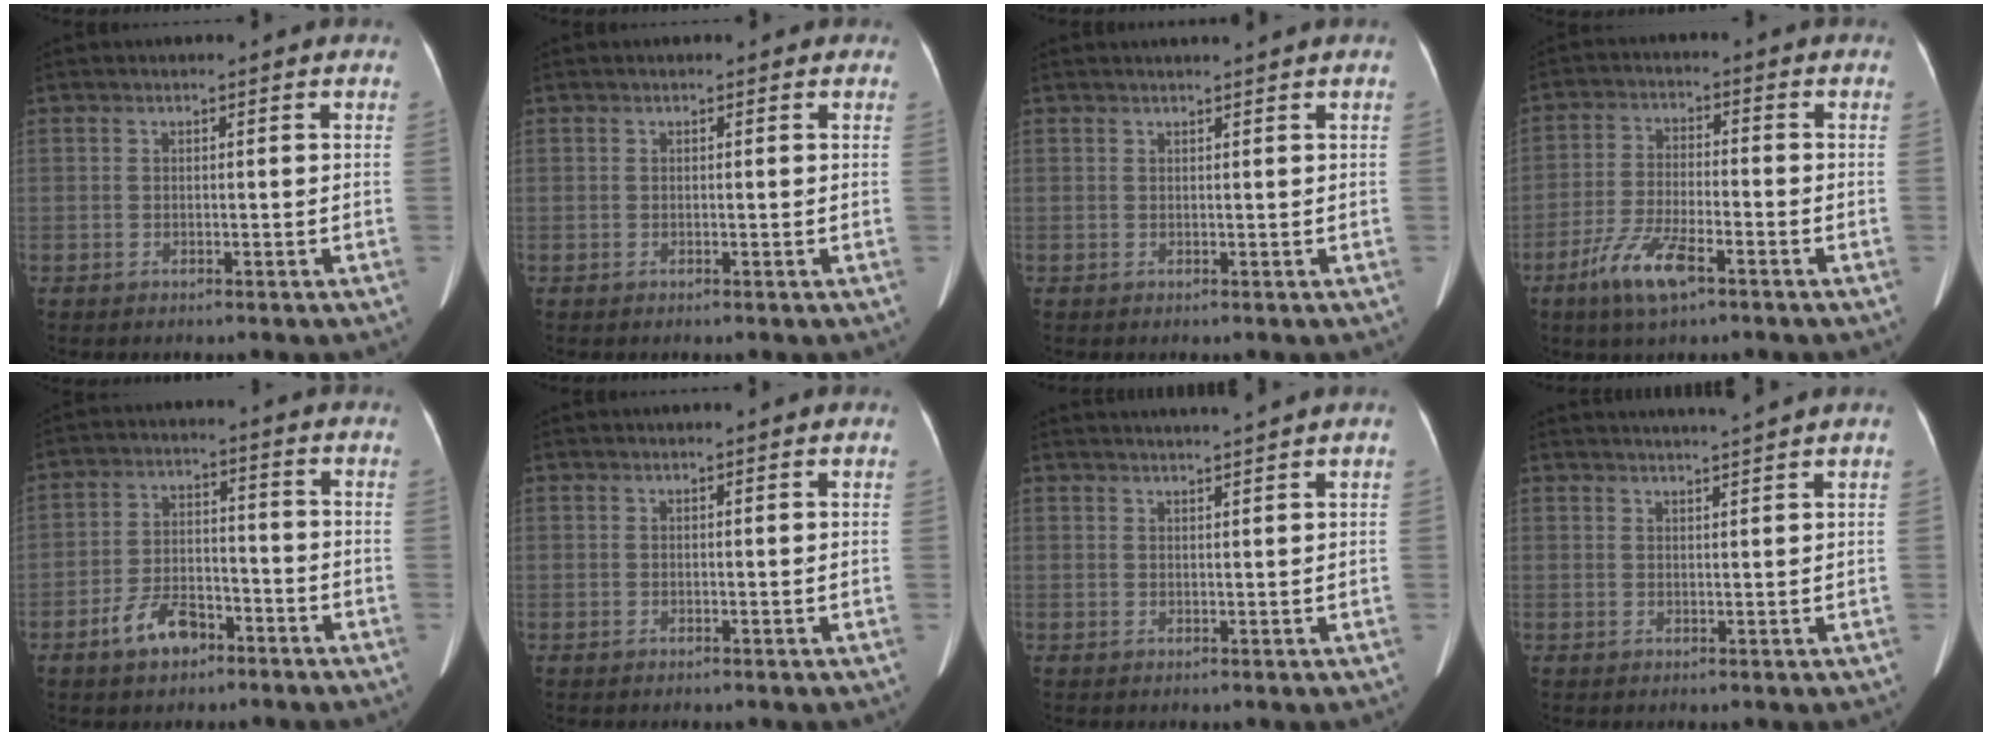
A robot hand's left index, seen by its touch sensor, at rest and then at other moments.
{"total": 0.0}
{"total": 1.9, "force": [1.7, -0.6, 0.6], "torque": [-0.008, 0.008, 0.029]}
{"total": 8.0, "force": [-4.8, 1.8, 6.1], "torque": [-0.129, -0.011, -0.088]}
{"total": 7.0, "force": [-4.4, 3.7, 4.1], "torque": [-0.087, 0.011, -0.073]}
{"total": 0.9, "force": [0.8, -0.1, 0.4], "torque": [-0.008, 0.014, 0.015]}
{"total": 4.4, "force": [3.9, -1.4, 1.3], "torque": [-0.014, 0.008, 0.056]}
{"total": 4.8, "force": [4.4, -1.5, 1.5], "torque": [-0.018, 0.006, 0.060]}